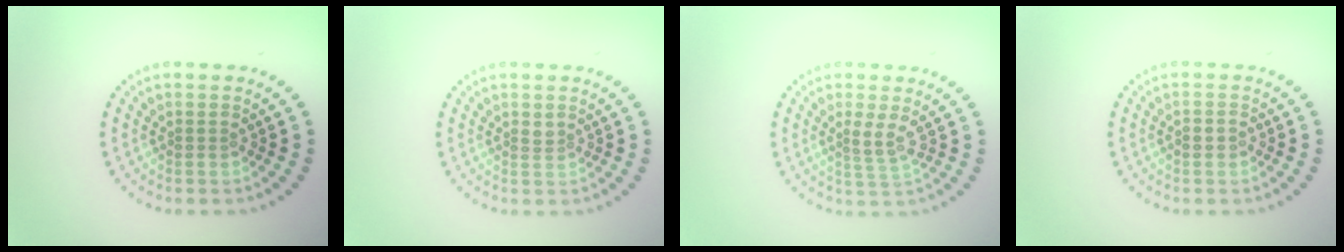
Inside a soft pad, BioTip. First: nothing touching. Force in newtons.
{"total": 0.7, "press": 0.5, "slide": 0.4}
{"total": 1.9, "press": 1.3, "slide": 1.4}
{"total": 1.1, "press": 1.0, "slide": 0.4}